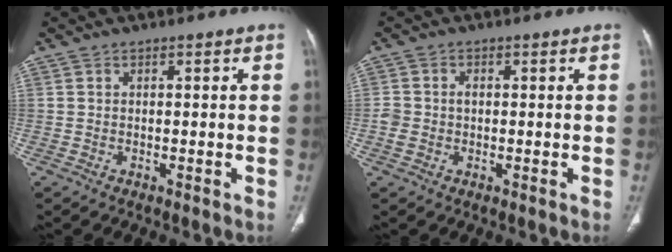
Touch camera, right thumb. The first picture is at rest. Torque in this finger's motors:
{"motor_torque": [0.65, 0.53, 0.22, 0.56, 0.00]}